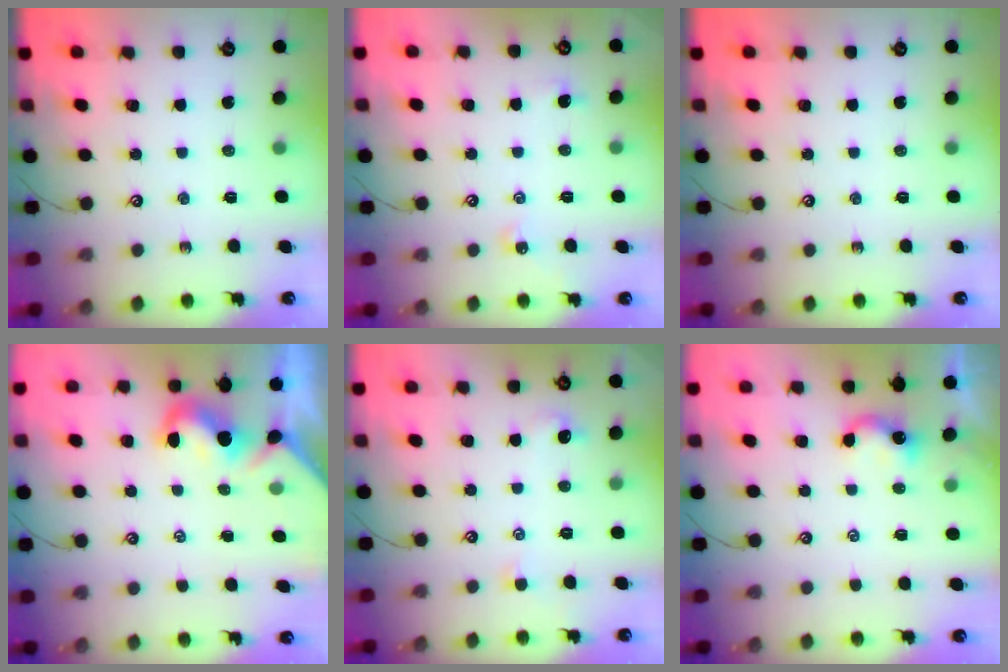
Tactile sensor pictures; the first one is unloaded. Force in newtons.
{"total": 2.6, "press": 2.6, "slide": 0.5}
{"total": 0.0}
{"total": 1.8, "press": 1.8, "slide": 0.6}
{"total": 1.0, "press": 0.8, "slide": 0.6}
{"total": 1.8, "press": 1.8, "slide": 0.3}